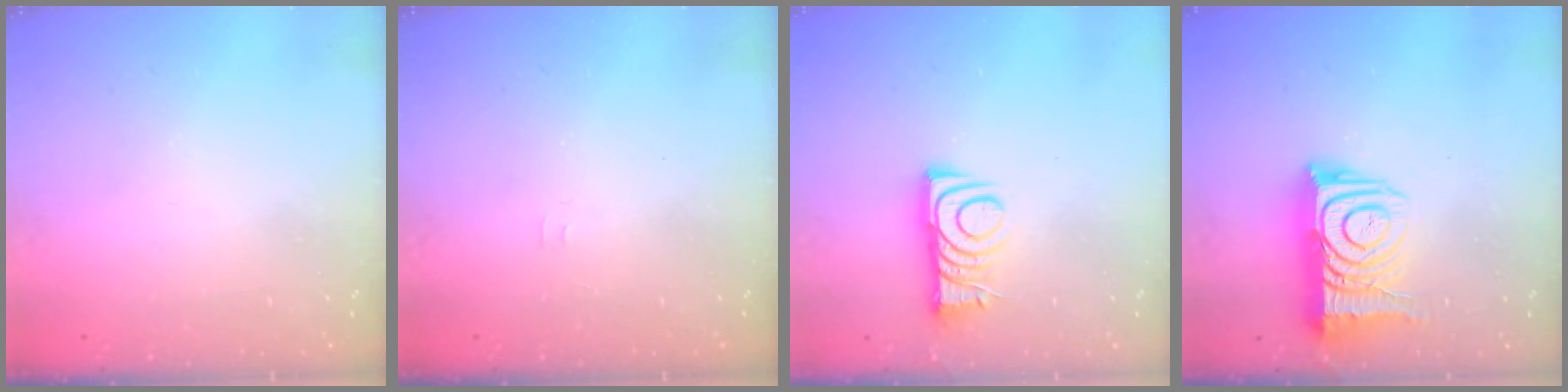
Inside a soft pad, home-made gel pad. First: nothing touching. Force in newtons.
{"total": 3.4, "press": 3.3, "slide": 0.4}
{"total": 8.8, "press": 8.8, "slide": 0.6}
{"total": 15.7, "press": 15.6, "slide": 1.2}